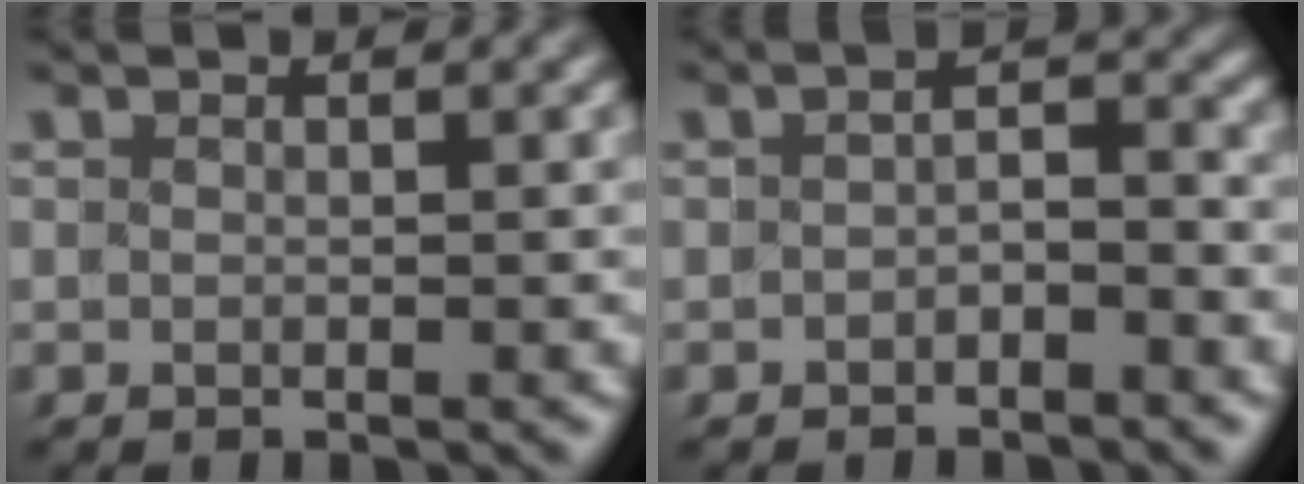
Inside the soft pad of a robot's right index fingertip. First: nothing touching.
{"total": 1.8, "force": [-1.1, 1.0, 1.1], "torque": [-0.007, -0.001, -0.023]}